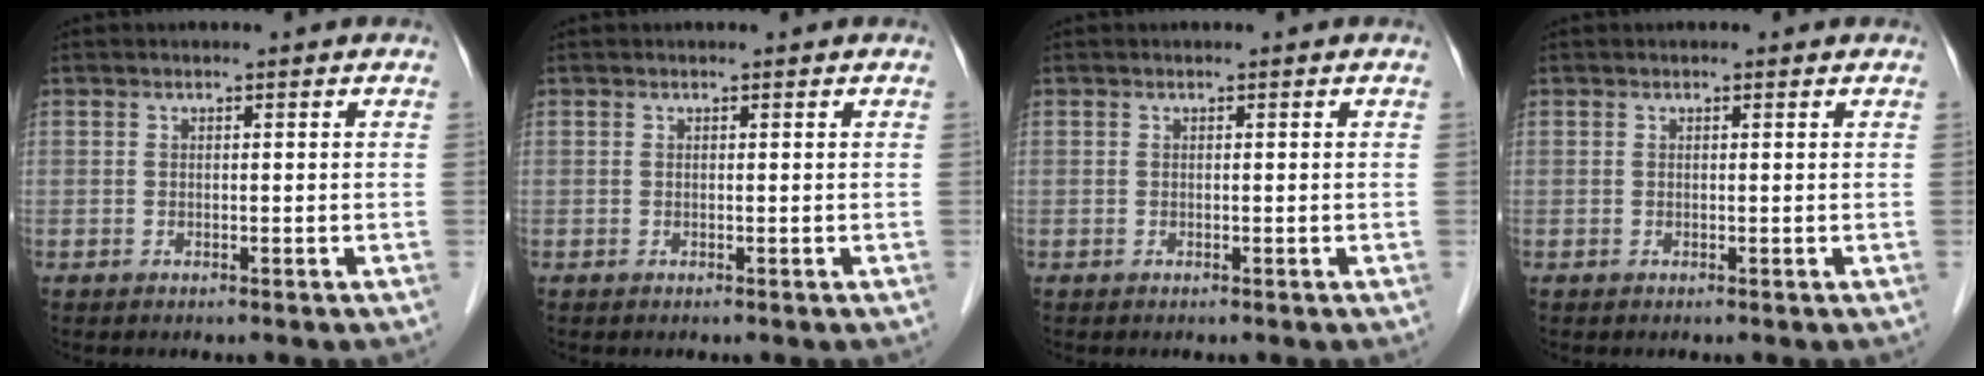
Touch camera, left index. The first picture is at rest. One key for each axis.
{"total": 0.0}
{"total": 0.0}
{"total": 0.0}